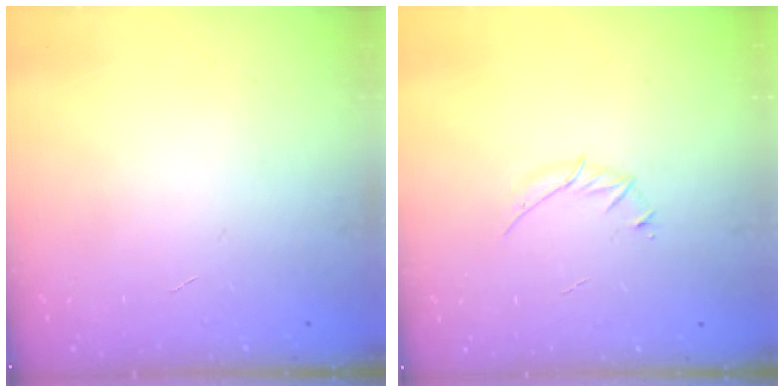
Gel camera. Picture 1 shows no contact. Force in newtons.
{"total": 3.3, "press": 3.2, "slide": 0.9}